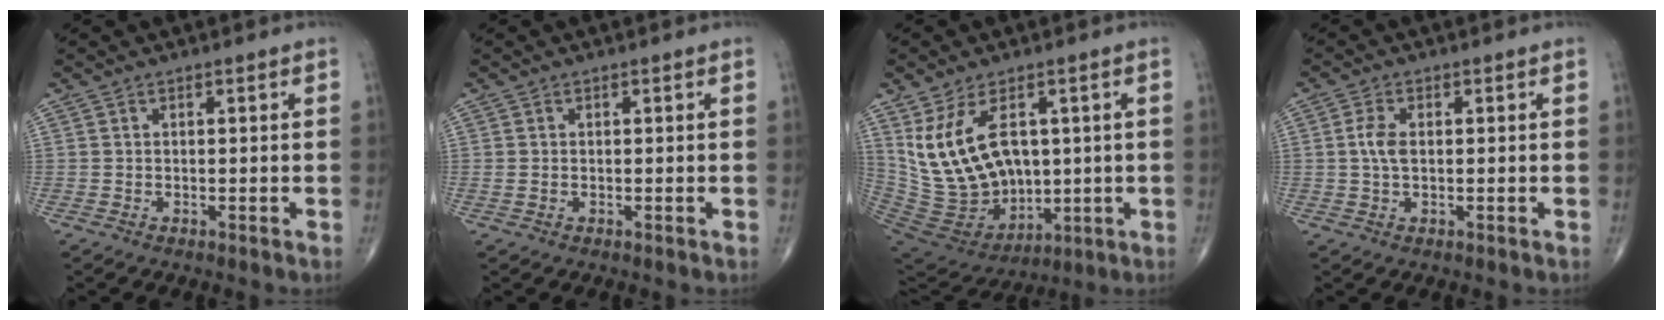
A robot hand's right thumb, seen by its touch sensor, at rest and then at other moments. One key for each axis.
{"total": 0.6, "fx": -0.1, "fy": 0.4, "fz": 0.4, "tx": -0.015, "ty": 0.001, "tz": 0.000}
{"total": 16.4, "fx": 4.1, "fy": 10.7, "fz": 11.7, "tx": -0.197, "ty": -0.017, "tz": 0.112}
{"total": 3.4, "fx": 0.3, "fy": 1.8, "fz": 2.9, "tx": -0.064, "ty": 0.003, "tz": 0.004}